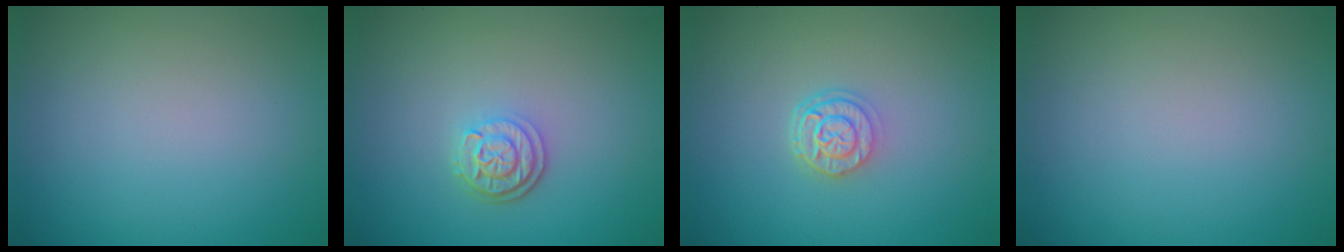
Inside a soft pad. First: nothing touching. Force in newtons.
{"total": 2.5, "press": 2.1, "slide": 1.4}
{"total": 2.6, "press": 2.1, "slide": 1.5}
{"total": 0.0}